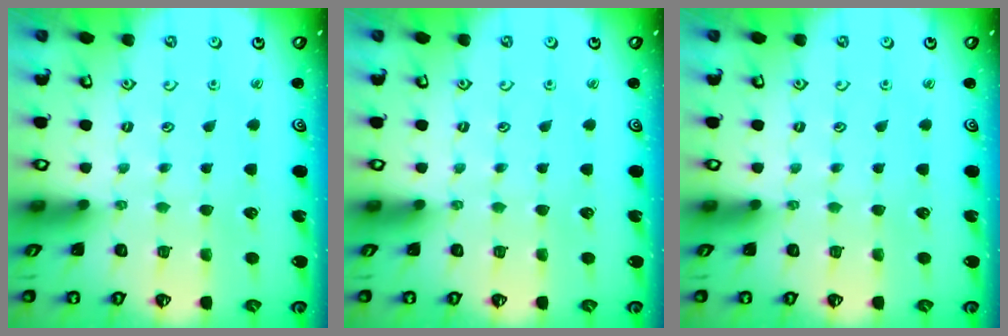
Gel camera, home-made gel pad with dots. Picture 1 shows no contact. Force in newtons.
{"total": 0.0}
{"total": 0.0}